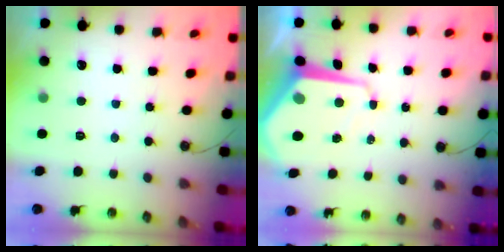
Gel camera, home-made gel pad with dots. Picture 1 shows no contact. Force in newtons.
{"total": 10.2, "press": 10.2, "slide": 0.8}